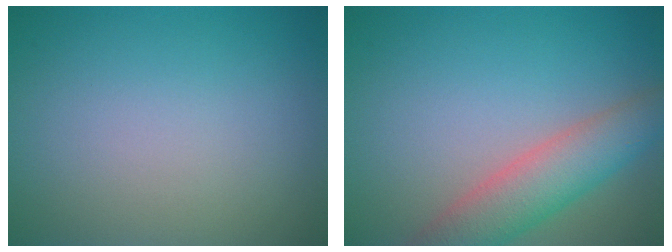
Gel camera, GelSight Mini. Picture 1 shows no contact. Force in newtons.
{"total": 5.4, "press": 5.3, "slide": 0.6}